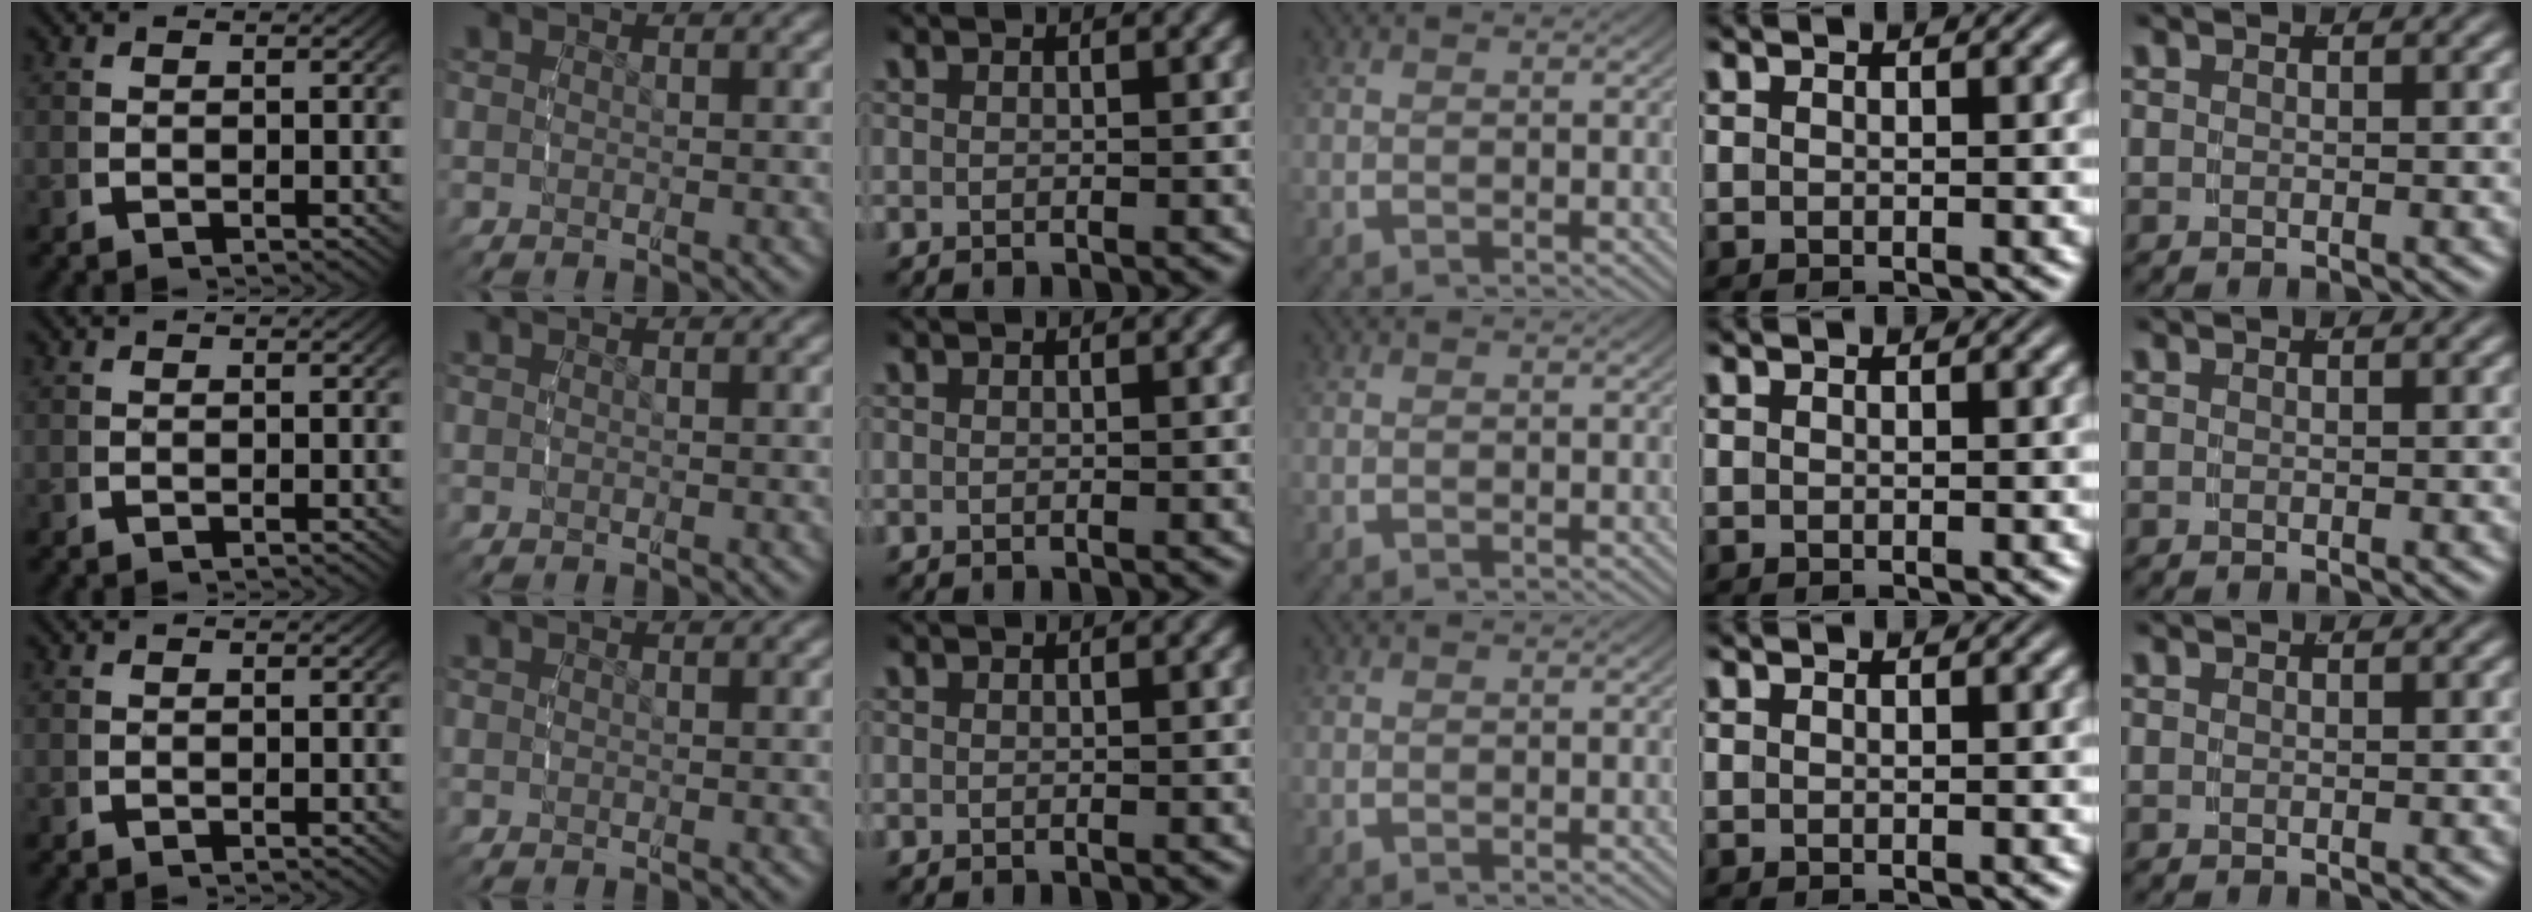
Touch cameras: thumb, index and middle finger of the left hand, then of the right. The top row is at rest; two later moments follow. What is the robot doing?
{"motion": "reach", "object": "shirt"}